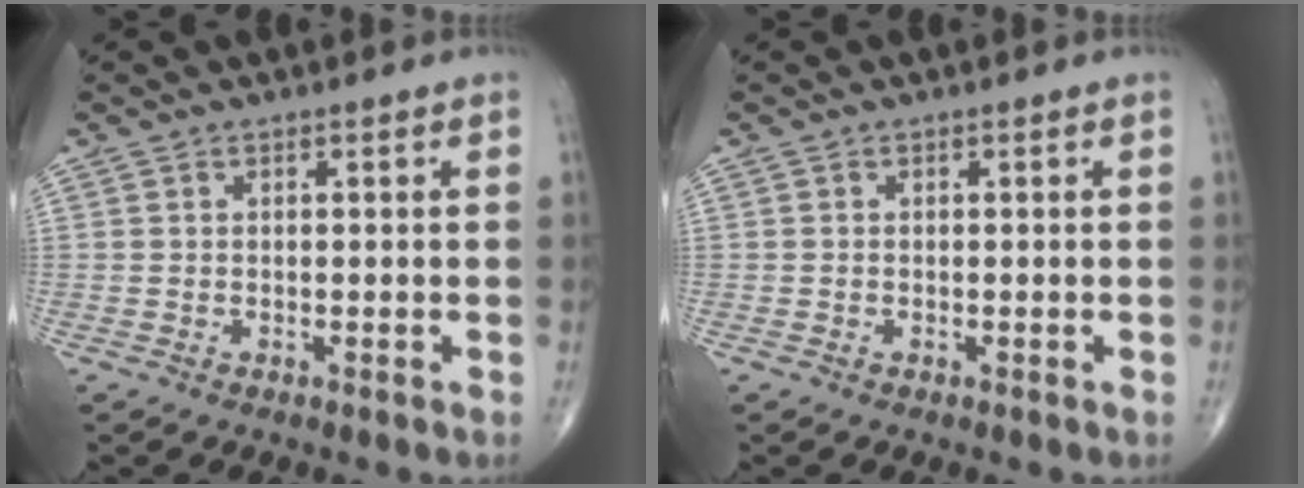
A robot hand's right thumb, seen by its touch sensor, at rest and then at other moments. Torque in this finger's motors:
{"motor_torque": [0.11, 0.06, -0.03, 0.15, 0.02]}